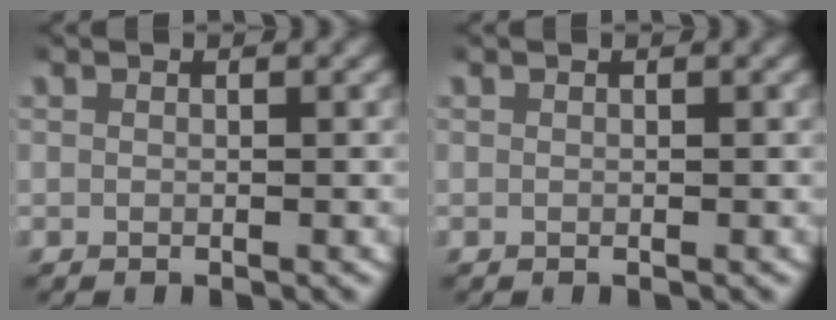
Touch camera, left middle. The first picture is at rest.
{"total": 0.0}